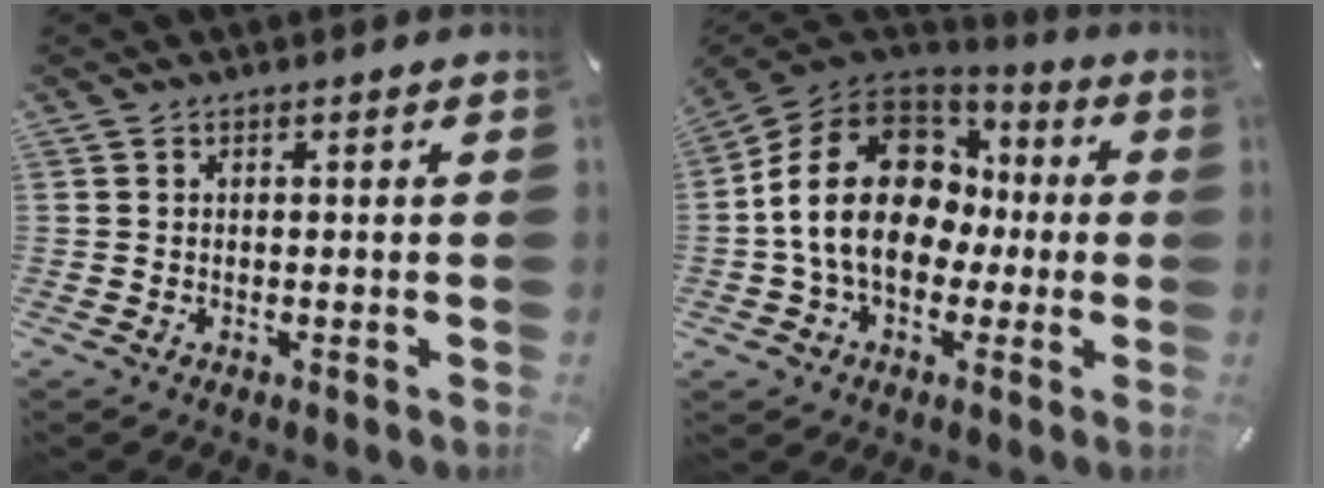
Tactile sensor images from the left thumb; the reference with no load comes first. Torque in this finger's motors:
{"motor_torque": [1.23, 1.74, 1.48, -0.85, 0.83]}